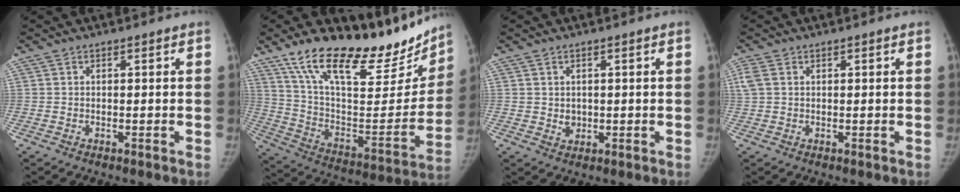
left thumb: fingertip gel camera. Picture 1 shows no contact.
{"total": 28.5, "force": [21.5, 10.3, 15.6], "torque": [-0.204, -0.085, 0.344]}
{"total": 1.9, "force": [0.2, 1.8, 0.8], "torque": [-0.006, -0.004, 0.010]}
{"total": 2.6, "force": [1.1, 1.6, 1.8], "torque": [-0.058, 0.010, 0.028]}